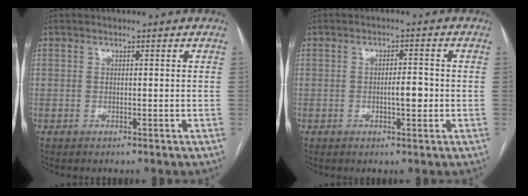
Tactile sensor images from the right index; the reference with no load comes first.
{"total": 3.2, "force": [-0.6, 0.9, 3.0], "torque": [-0.047, 0.002, -0.008]}